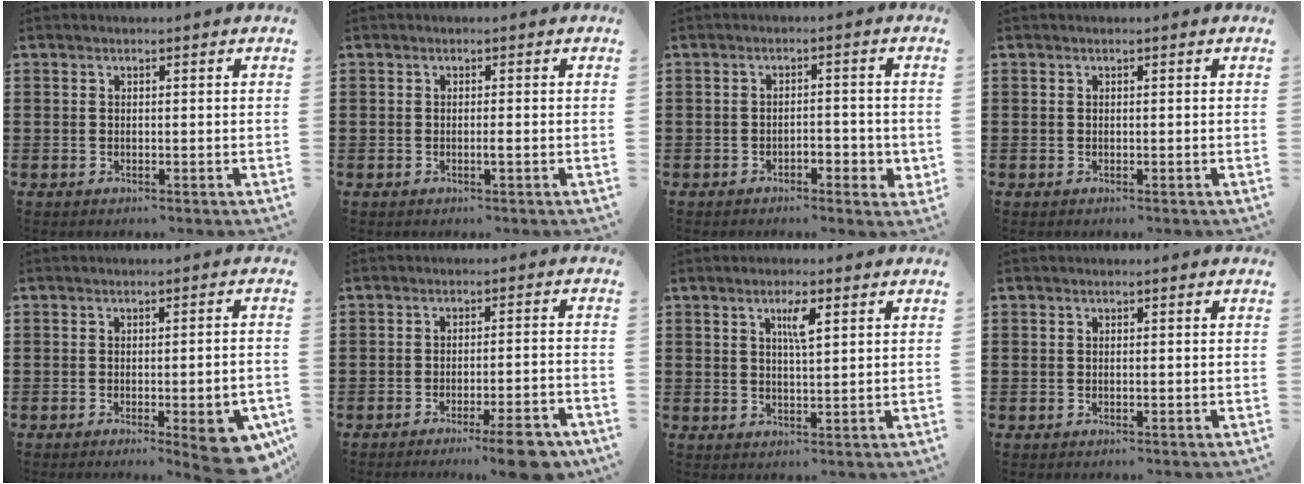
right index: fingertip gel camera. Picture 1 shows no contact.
{"total": 0.8, "force": [-0.3, -0.1, 0.8], "torque": [-0.014, -0.005, -0.006]}
{"total": 2.6, "force": [-1.5, 1.1, 1.7], "torque": [-0.031, 0.005, -0.031]}
{"total": 0.0}
{"total": 6.5, "force": [-3.0, 1.0, 5.7], "torque": [-0.076, -0.010, -0.045]}
{"total": 6.4, "force": [-4.6, 0.0, 4.4], "torque": [-0.068, -0.008, -0.079]}
{"total": 3.5, "force": [1.5, 0.6, 3.1], "torque": [-0.057, 0.003, 0.021]}
{"total": 0.0}